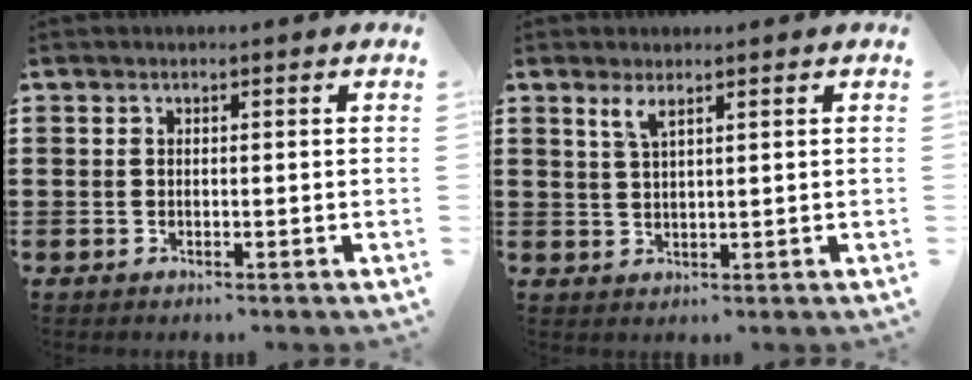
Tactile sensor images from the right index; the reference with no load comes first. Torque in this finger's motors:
{"motor_torque": [0.02, -0.02, 0.03, 0.08]}